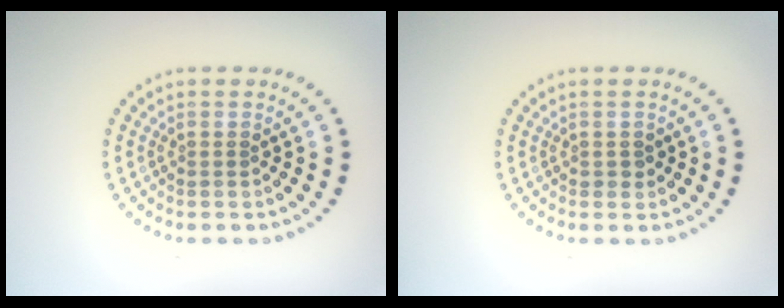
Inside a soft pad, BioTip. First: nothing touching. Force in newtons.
{"total": 0.7, "press": 0.7, "slide": 0.0}